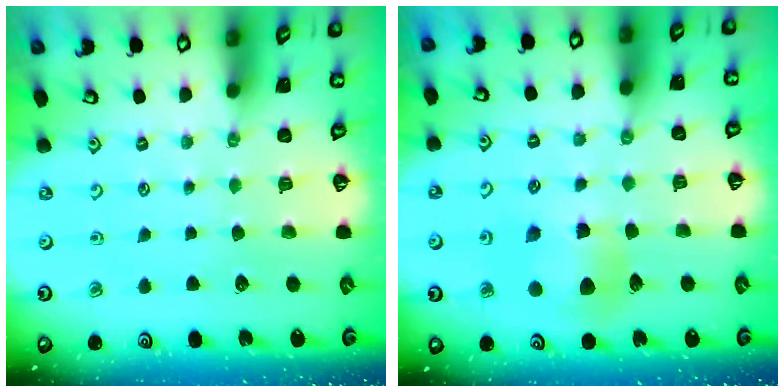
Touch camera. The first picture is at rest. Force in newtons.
{"total": 8.1, "press": 8.1, "slide": 0.6}